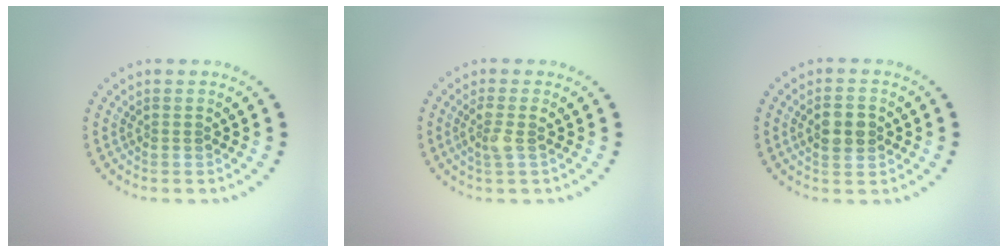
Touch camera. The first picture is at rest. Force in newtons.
{"total": 1.7, "press": 1.4, "slide": 0.8}
{"total": 2.7, "press": 2.7, "slide": 0.3}